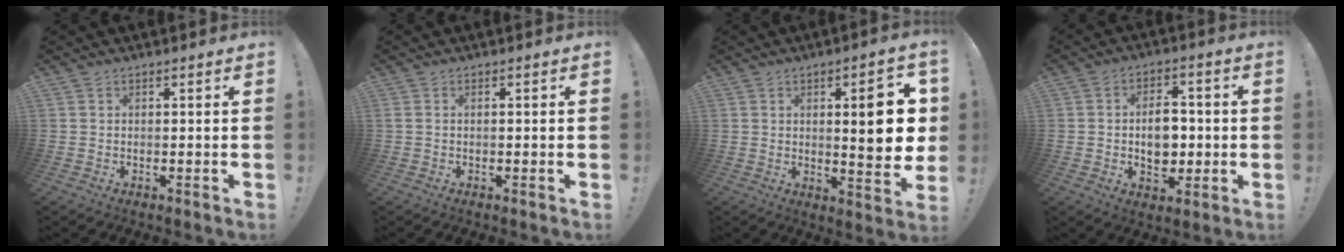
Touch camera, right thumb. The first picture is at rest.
{"total": 0.7, "force": [-0.4, 0.0, 0.6], "torque": [-0.019, 0.004, -0.005]}
{"total": 12.8, "force": [1.6, 3.6, 12.2], "torque": [-0.147, -0.014, 0.018]}
{"total": 9.7, "force": [-0.8, 7.0, 6.7], "torque": [-0.104, 0.013, -0.014]}